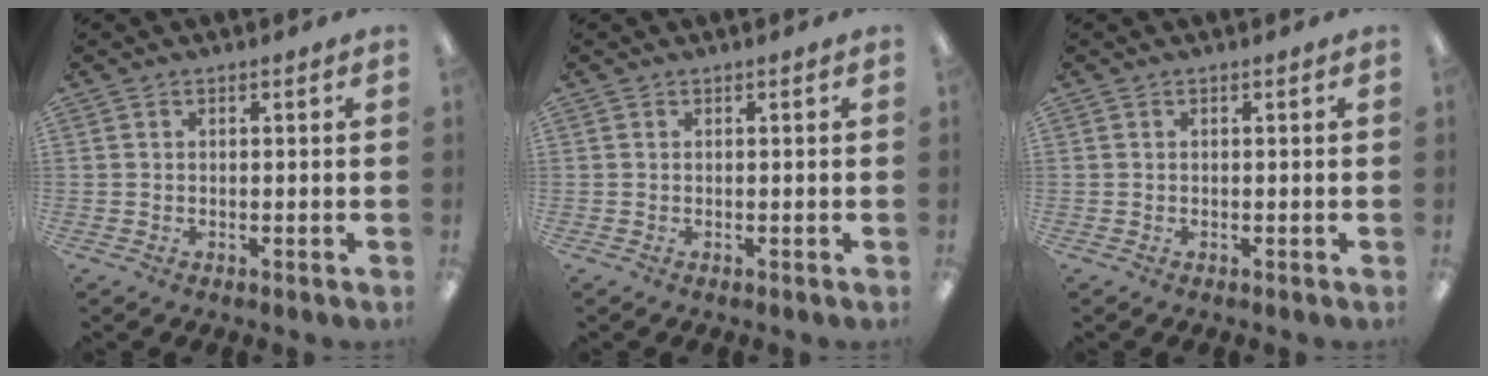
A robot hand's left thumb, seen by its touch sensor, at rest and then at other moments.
{"total": 0.0}
{"total": 0.0}